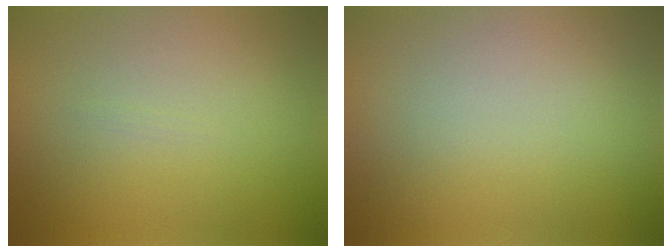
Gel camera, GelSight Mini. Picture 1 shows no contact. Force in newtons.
{"total": 0.0}